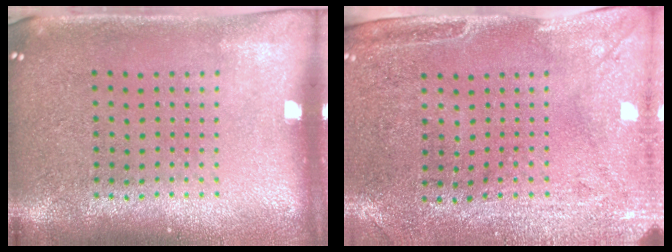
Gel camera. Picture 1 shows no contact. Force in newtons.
{"total": 3.0, "press": 2.4, "slide": 1.8}